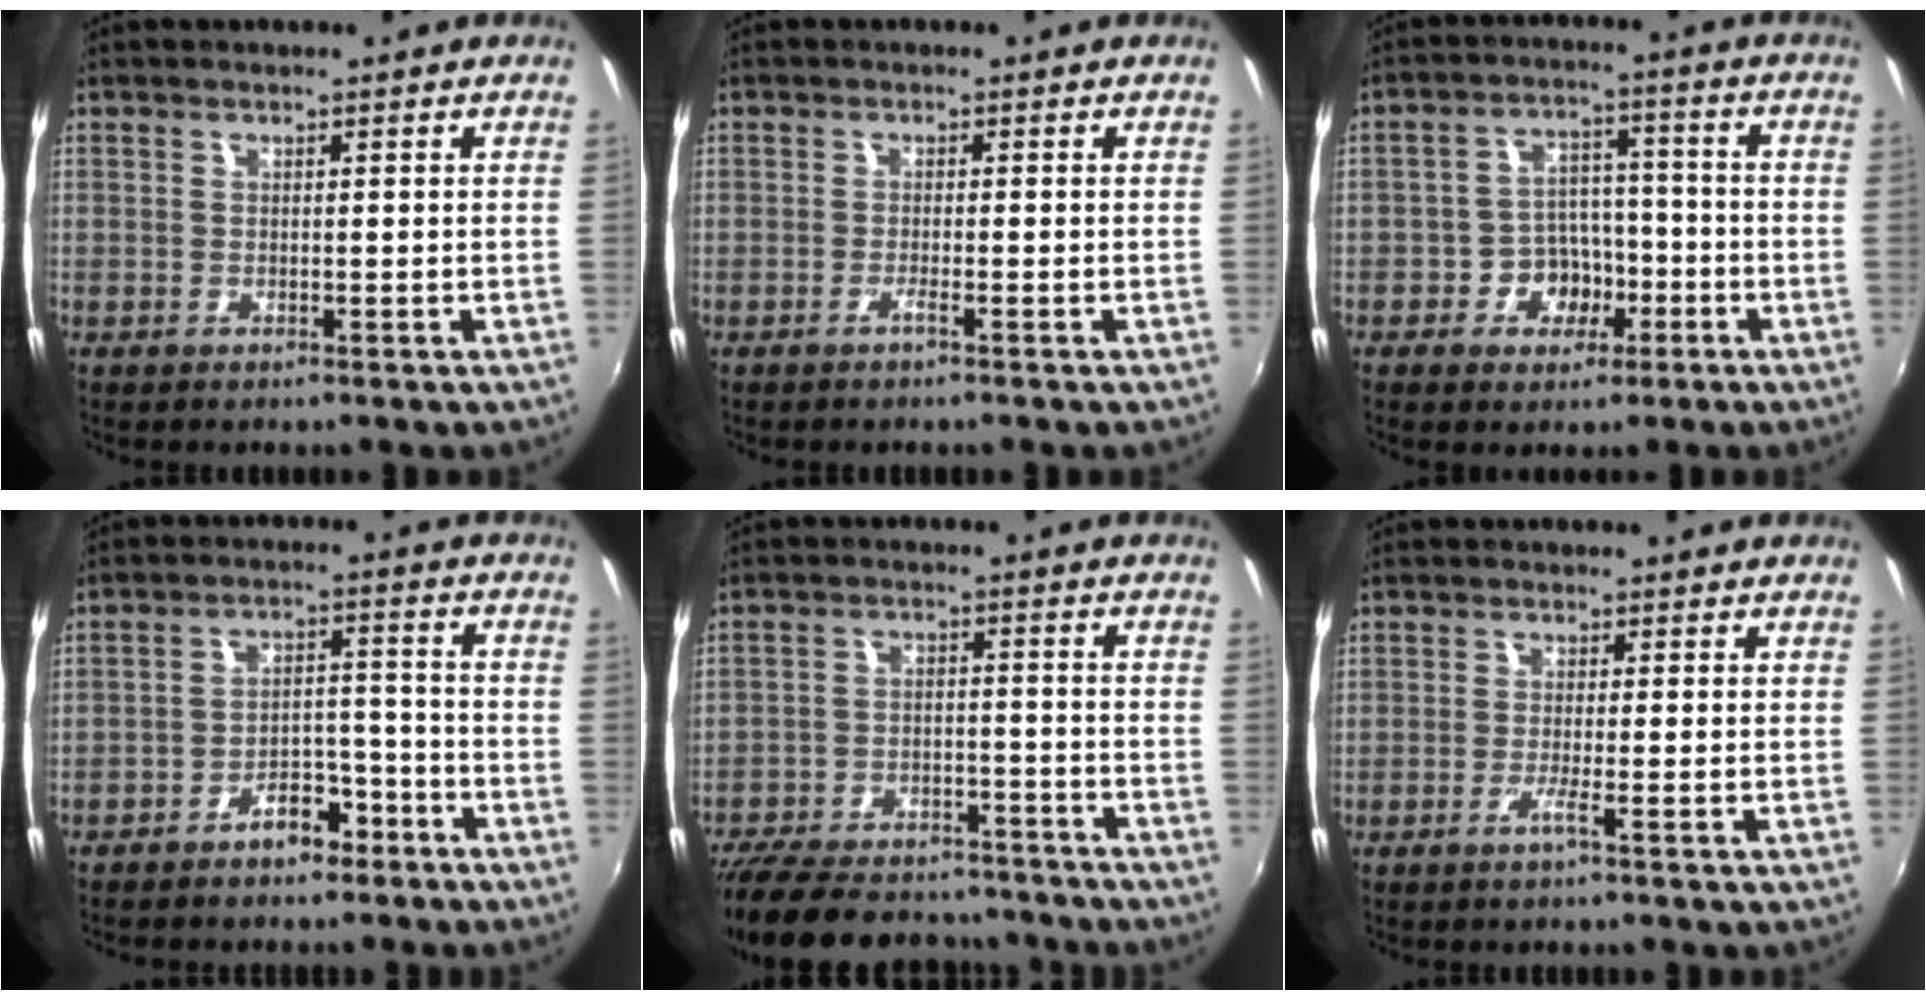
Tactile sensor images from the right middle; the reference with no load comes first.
{"total": 1.1, "force": [-0.7, -0.3, 0.7], "torque": [-0.015, 0.001, -0.015]}
{"total": 7.3, "force": [-3.5, 5.7, 2.9], "torque": [-0.065, 0.021, -0.049]}
{"total": 7.2, "force": [-5.5, 3.7, 2.9], "torque": [-0.062, 0.034, -0.071]}
{"total": 22.9, "force": [-19.2, 8.5, 9.1], "torque": [-0.207, 0.003, -0.269]}
{"total": 1.8, "force": [-1.0, -0.6, 1.3], "torque": [-0.028, -0.002, -0.022]}